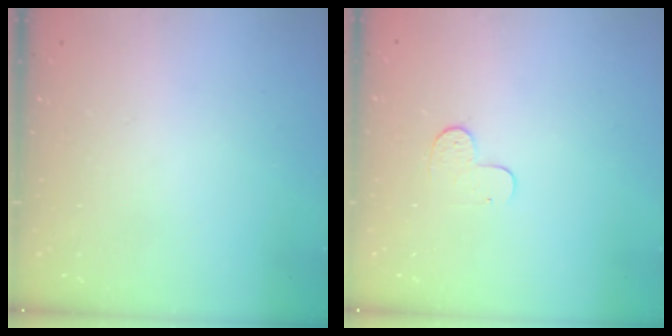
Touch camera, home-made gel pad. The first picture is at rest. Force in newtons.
{"total": 4.3, "press": 4.2, "slide": 0.4}